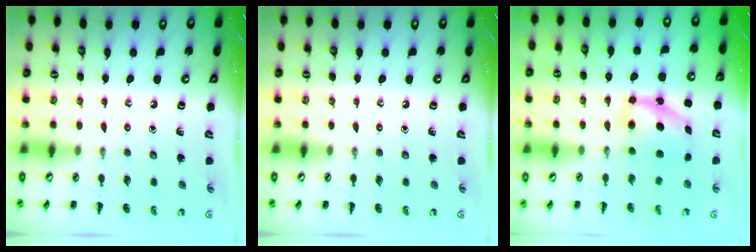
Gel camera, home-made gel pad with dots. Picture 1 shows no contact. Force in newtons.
{"total": 0.0}
{"total": 6.1, "press": 6.0, "slide": 0.9}